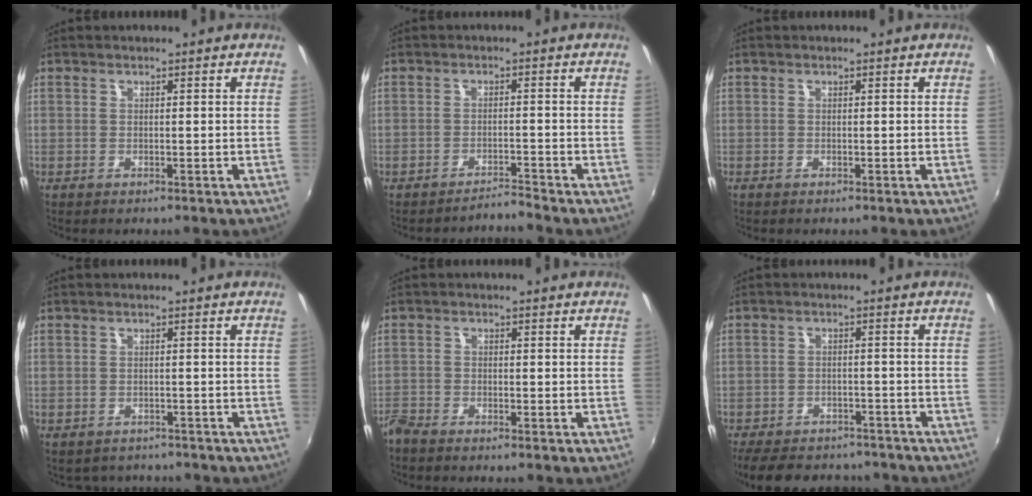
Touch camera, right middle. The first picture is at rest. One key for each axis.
{"total": 2.6, "fx": -2.3, "fy": -1.1, "fz": -0.4, "tx": 0.000, "ty": 0.003, "tz": -0.039}
{"total": 0.0}
{"total": 3.3, "fx": -2.9, "fy": 1.5, "fz": 0.3, "tx": -0.014, "ty": -0.010, "tz": -0.039}
{"total": 3.4, "fx": -3.2, "fy": 0.7, "fz": 1.0, "tx": -0.035, "ty": -0.014, "tz": -0.067}
{"total": 14.5, "fx": -11.9, "fy": 6.2, "fz": 5.5, "tx": -0.134, "ty": 0.005, "tz": -0.166}